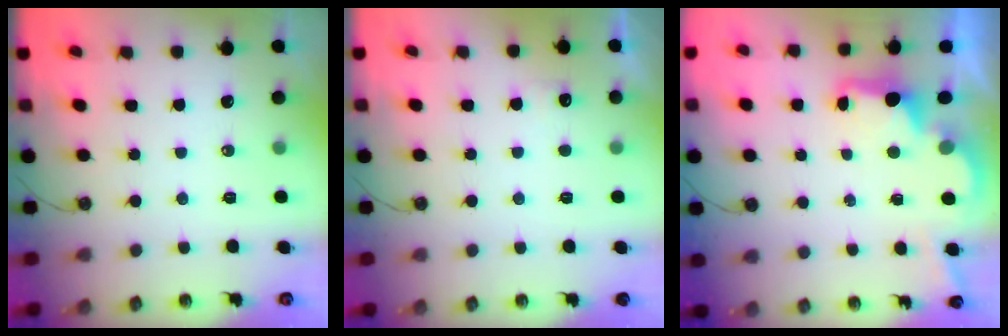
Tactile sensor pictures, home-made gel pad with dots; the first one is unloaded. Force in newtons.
{"total": 3.0, "press": 2.8, "slide": 1.0}
{"total": 2.5, "press": 2.4, "slide": 0.8}